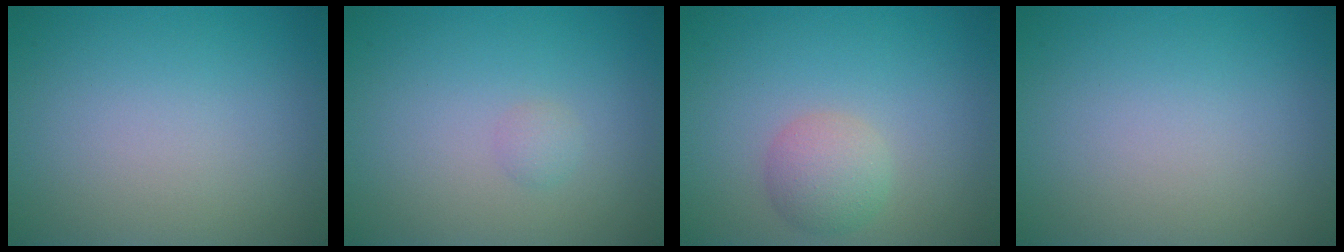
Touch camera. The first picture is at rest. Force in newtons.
{"total": 0.7, "press": 0.7, "slide": 0.0}
{"total": 2.7, "press": 2.6, "slide": 0.2}
{"total": 0.0}